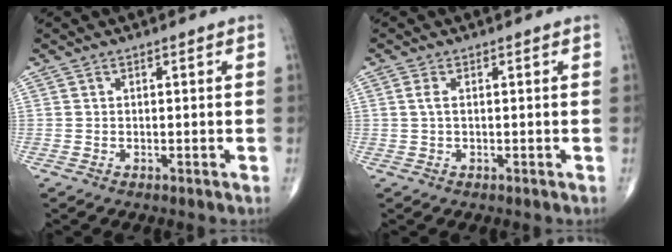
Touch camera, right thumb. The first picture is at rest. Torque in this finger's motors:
{"motor_torque": [-0.33, -0.21, -0.14, 0.11, -0.05]}